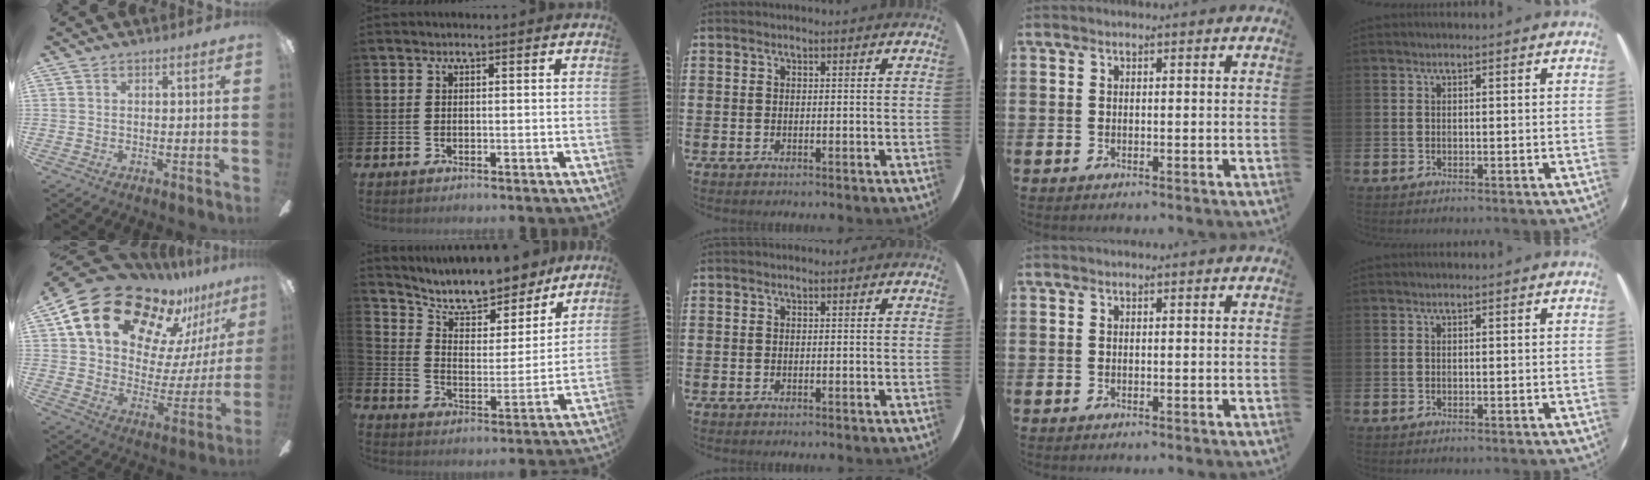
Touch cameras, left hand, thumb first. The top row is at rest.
{"thumb": {"total": 22.5, "force": [15.3, 12.8, 10.4], "torque": [-0.187, -0.102, 0.286]}, "index": {"total": 9.9, "force": [9.0, 3.1, 2.8], "torque": [-0.081, -0.067, 0.156]}}